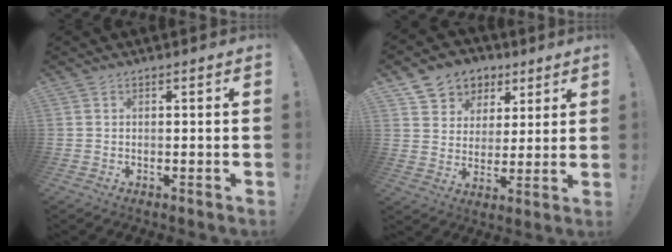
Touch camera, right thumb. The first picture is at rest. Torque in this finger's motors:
{"motor_torque": [0.46, 0.47, 0.00, 0.00, 0.00]}